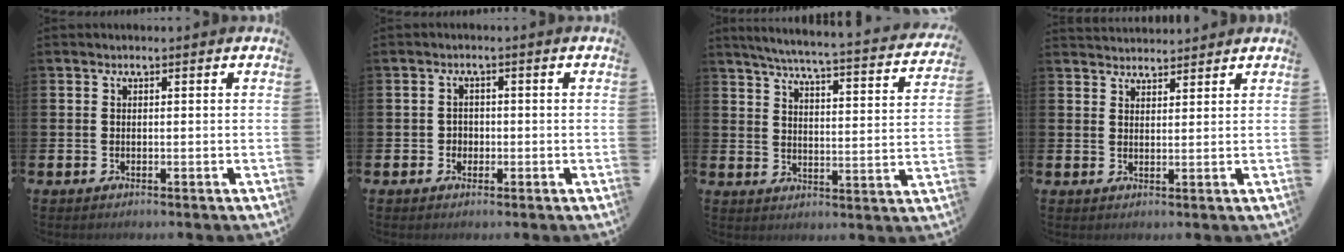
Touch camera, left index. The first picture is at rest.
{"total": 1.6, "force": [-0.3, 1.6, 0.3], "torque": [-0.002, 0.003, -0.012]}
{"total": 5.1, "force": [4.7, -0.1, 2.1], "torque": [-0.063, -0.040, 0.073]}
{"total": 2.9, "force": [2.8, 0.5, -0.1], "torque": [-0.004, -0.011, 0.052]}